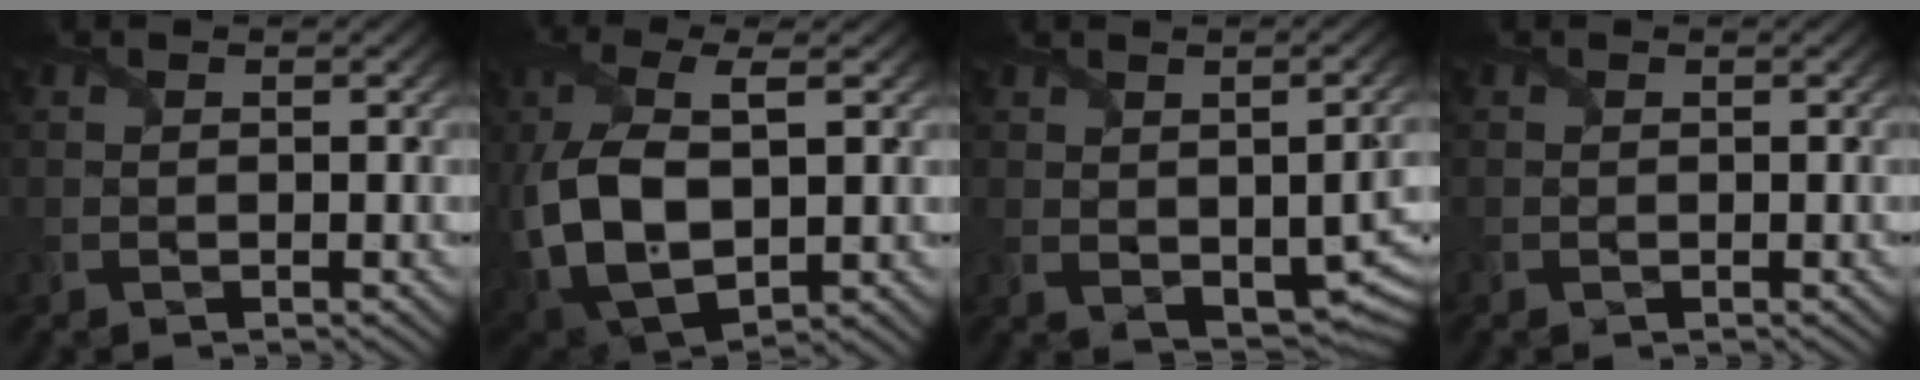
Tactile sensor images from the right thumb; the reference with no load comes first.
{"total": 13.1, "force": [-0.3, 6.7, 11.3], "torque": [-0.272, -0.010, -0.001]}
{"total": 9.1, "force": [-1.9, 5.4, 7.1], "torque": [-0.107, -0.043, 0.002]}
{"total": 0.0}